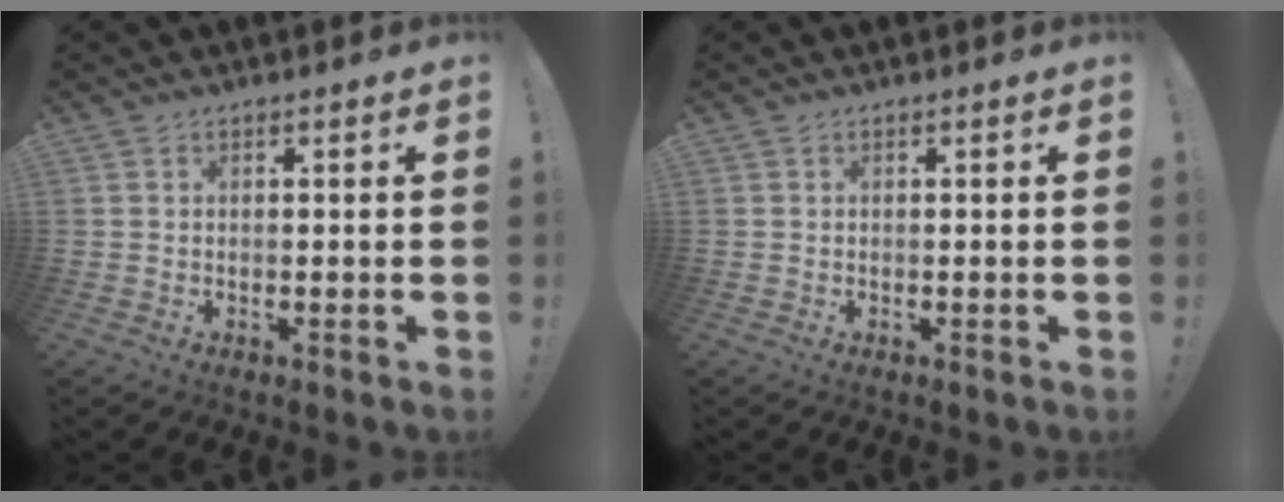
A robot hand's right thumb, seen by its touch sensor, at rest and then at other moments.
{"total": 0.0}